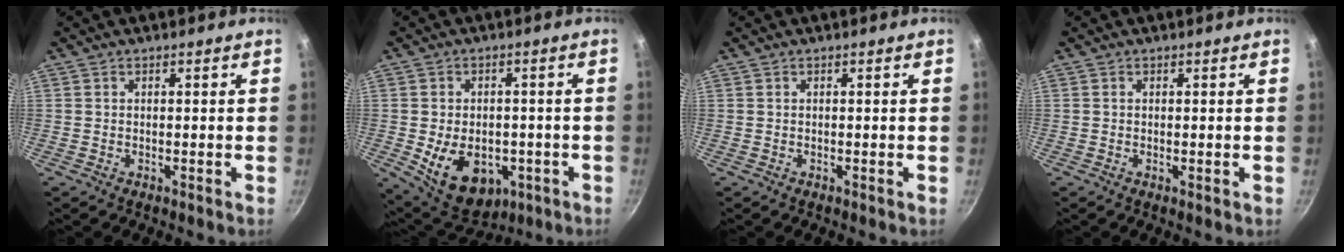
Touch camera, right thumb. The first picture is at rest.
{"total": 13.4, "force": [-3.9, 9.3, 8.8], "torque": [-0.130, 0.007, -0.038]}
{"total": 0.0}
{"total": 0.6, "force": [-0.1, 0.2, 0.6], "torque": [-0.013, -0.004, -0.001]}